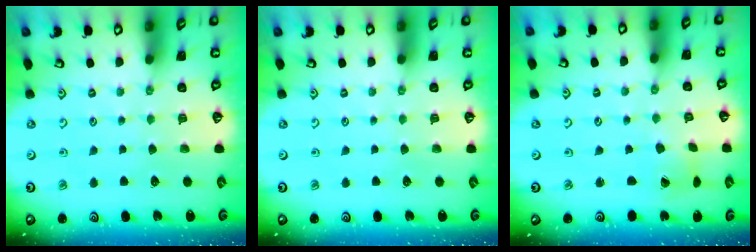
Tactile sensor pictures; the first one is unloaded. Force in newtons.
{"total": 0.0}
{"total": 1.8, "press": 1.7, "slide": 0.2}